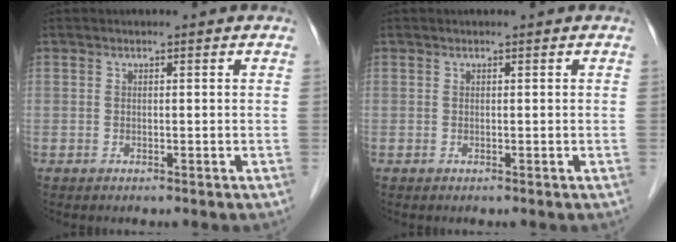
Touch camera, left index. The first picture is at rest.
{"total": 0.0}